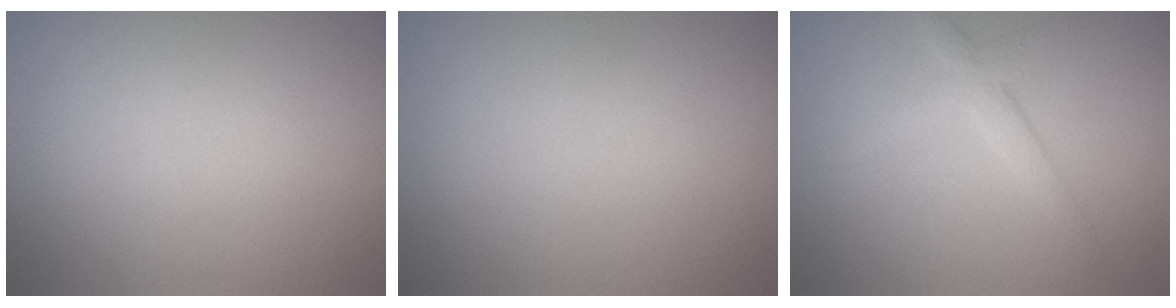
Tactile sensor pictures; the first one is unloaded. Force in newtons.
{"total": 0.0}
{"total": 2.5, "press": 2.5, "slide": 0.2}